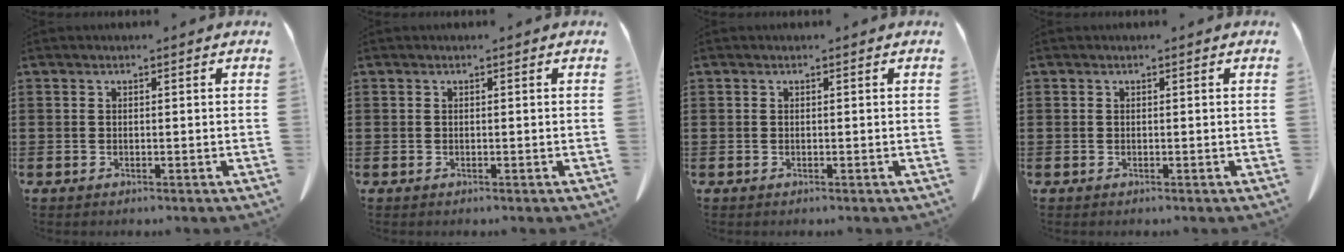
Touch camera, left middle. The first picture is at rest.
{"total": 0.0}
{"total": 0.0}
{"total": 0.0}